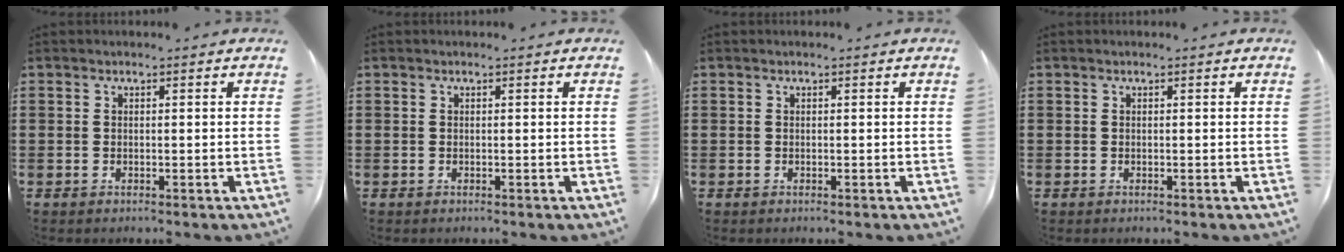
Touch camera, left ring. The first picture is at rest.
{"total": 0.0}
{"total": 0.0}
{"total": 0.0}